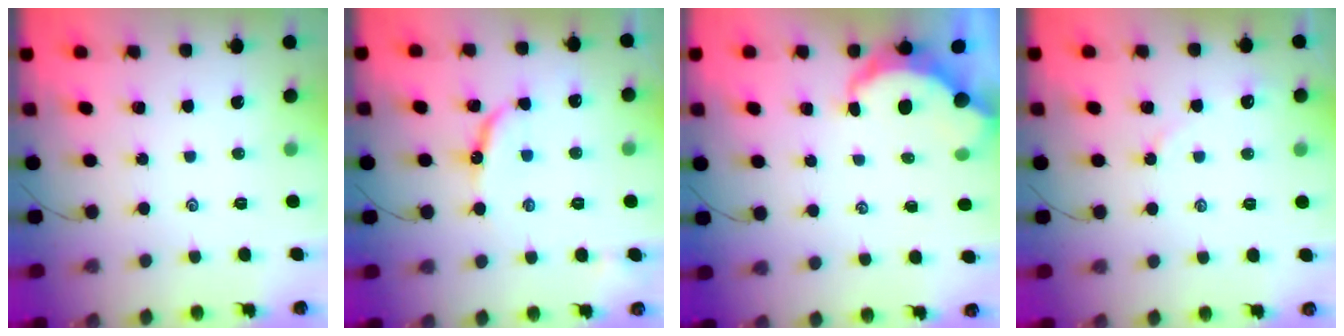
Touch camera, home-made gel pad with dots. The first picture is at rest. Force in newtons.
{"total": 8.7, "press": 8.6, "slide": 0.8}
{"total": 5.5, "press": 5.5, "slide": 0.4}
{"total": 4.0, "press": 4.0, "slide": 0.4}